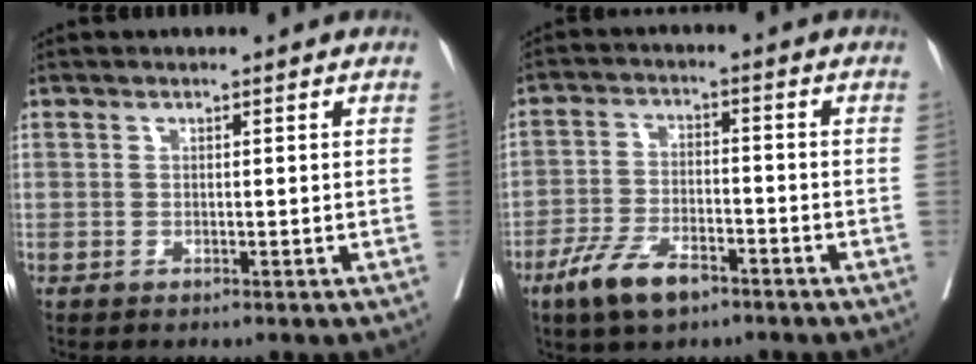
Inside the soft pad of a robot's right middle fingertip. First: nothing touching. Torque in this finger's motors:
{"motor_torque": [0.67, -0.54, 0.16, 0.04]}